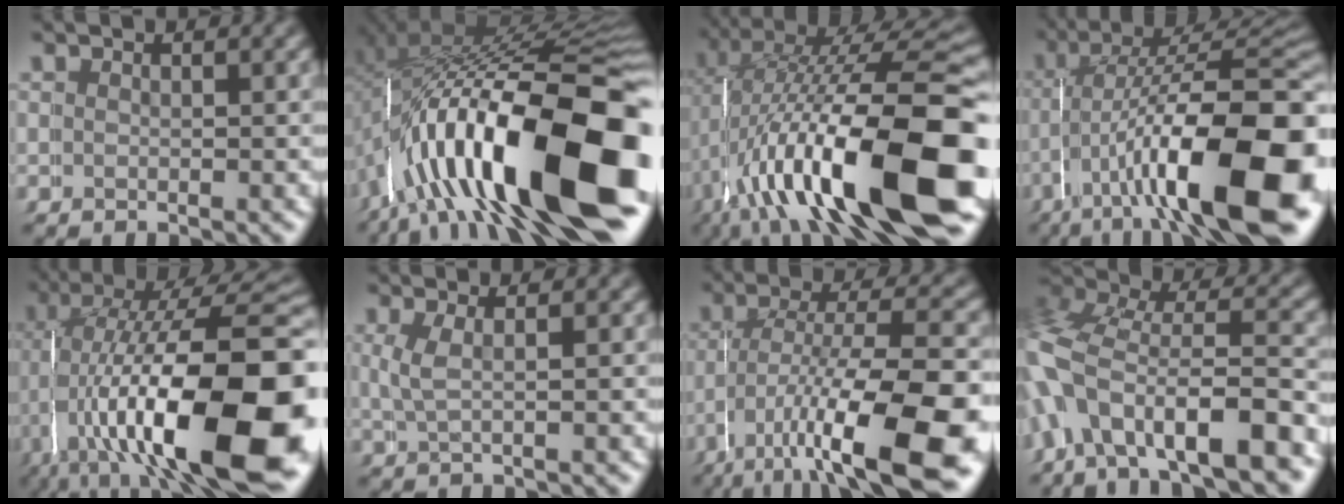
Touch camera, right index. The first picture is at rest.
{"total": 21.8, "force": [-4.3, 10.7, 18.4], "torque": [-0.304, -0.010, -0.060]}
{"total": 16.3, "force": [-3.4, 6.4, 14.6], "torque": [-0.234, -0.009, -0.037]}
{"total": 16.4, "force": [-4.3, 6.8, 14.3], "torque": [-0.208, -0.024, -0.057]}
{"total": 18.3, "force": [-3.8, 8.4, 15.8], "torque": [-0.261, -0.030, -0.033]}
{"total": 1.1, "force": [0.8, 0.5, 0.7], "torque": [-0.028, 0.001, 0.012]}
{"total": 11.3, "force": [-4.5, 4.0, 9.6], "torque": [-0.157, -0.028, -0.056]}
{"total": 6.2, "force": [-2.4, 4.2, 3.9], "torque": [-0.113, -0.019, -0.040]}